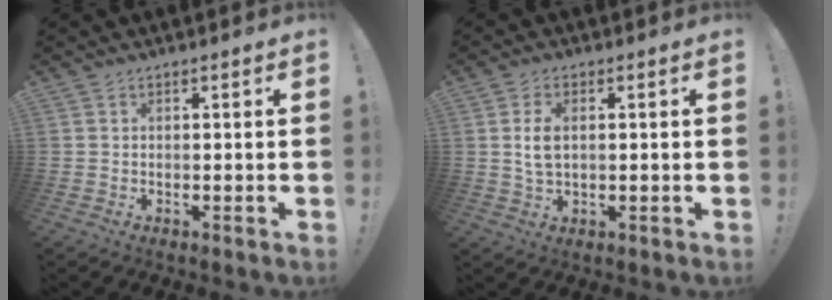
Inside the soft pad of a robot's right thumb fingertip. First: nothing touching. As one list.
[{"total": 4.8, "force": [0.8, 2.8, 3.8], "torque": [-0.063, 0.000, 0.010]}]